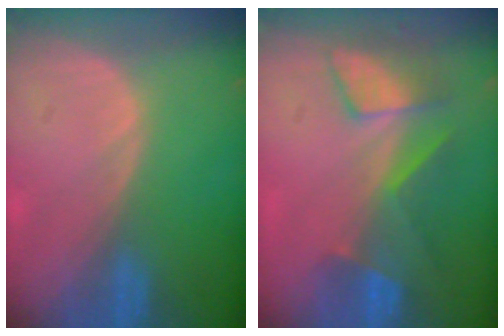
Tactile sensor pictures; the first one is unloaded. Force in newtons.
{"total": 8.4, "press": 7.2, "slide": 4.4}